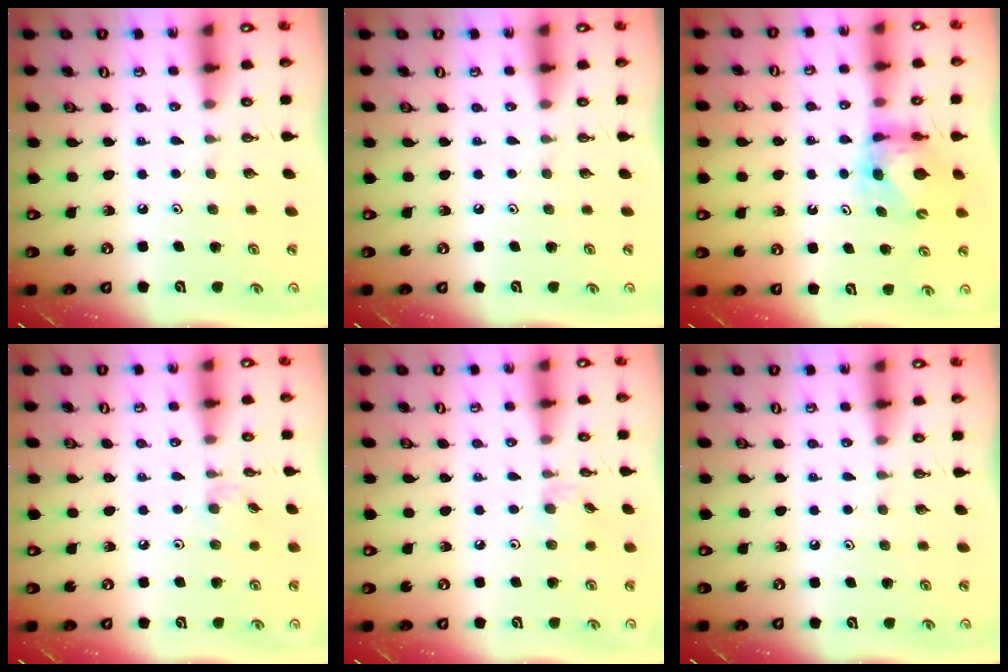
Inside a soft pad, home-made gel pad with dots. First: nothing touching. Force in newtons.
{"total": 0.0}
{"total": 5.6, "press": 5.6, "slide": 0.4}
{"total": 2.9, "press": 2.8, "slide": 0.5}
{"total": 2.4, "press": 2.4, "slide": 0.5}
{"total": 0.0}